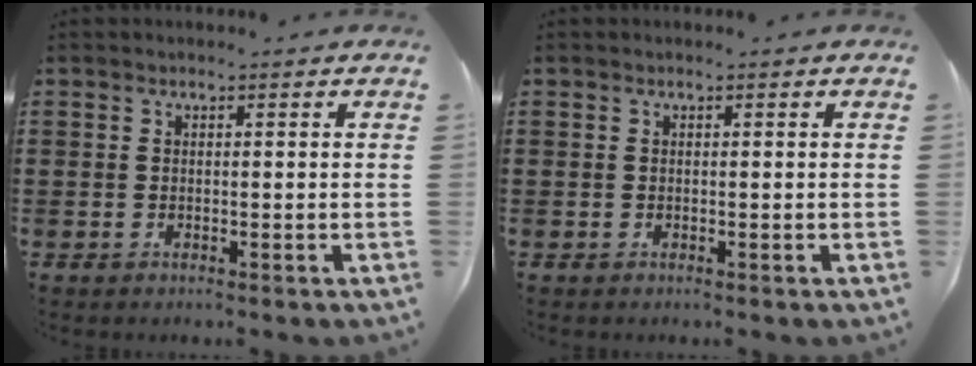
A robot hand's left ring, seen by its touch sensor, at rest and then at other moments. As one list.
[{"total": 0.0}]